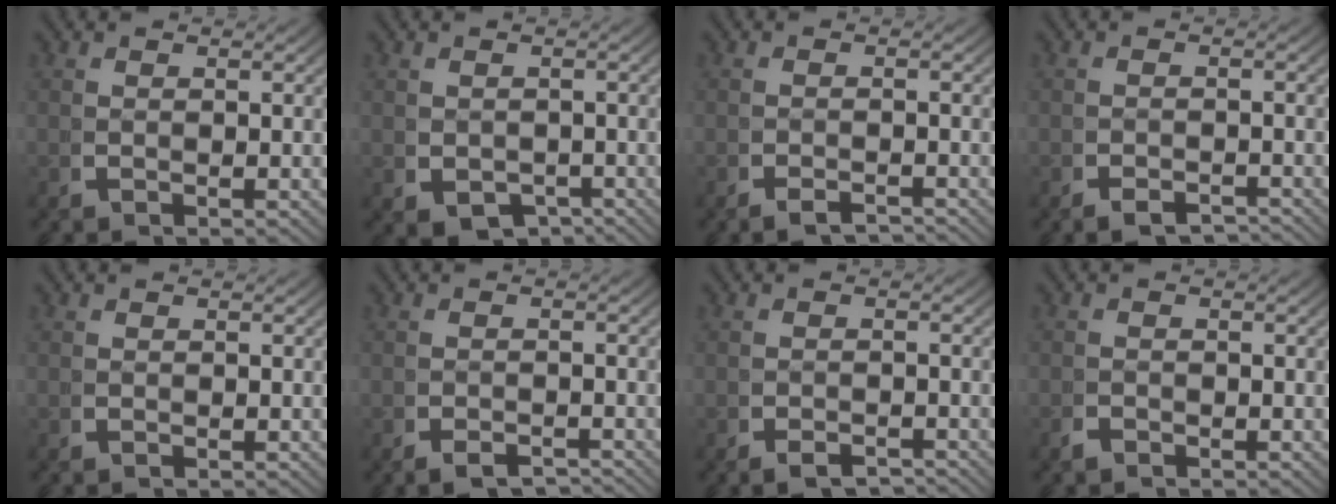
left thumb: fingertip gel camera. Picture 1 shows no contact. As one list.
[{"total": 4.1, "force": [-1.9, 3.1, 2.0], "torque": [-0.031, -0.031, -0.015]}, {"total": 1.9, "force": [-1.8, 0.3, 0.4], "torque": [-0.004, -0.007, -0.032]}, {"total": 2.6, "force": [-2.5, 0.6, 0.6], "torque": [-0.003, -0.010, -0.039]}, {"total": 0.0}, {"total": 2.6, "force": [-2.4, 0.6, 0.6], "torque": [-0.006, -0.009, -0.038]}, {"total": 2.2, "force": [-2.0, 0.5, 0.5], "torque": [-0.005, -0.008, -0.032]}, {"total": 0.9, "force": [-0.8, 0.3, 0.0], "torque": [0.000, -0.007, -0.016]}]